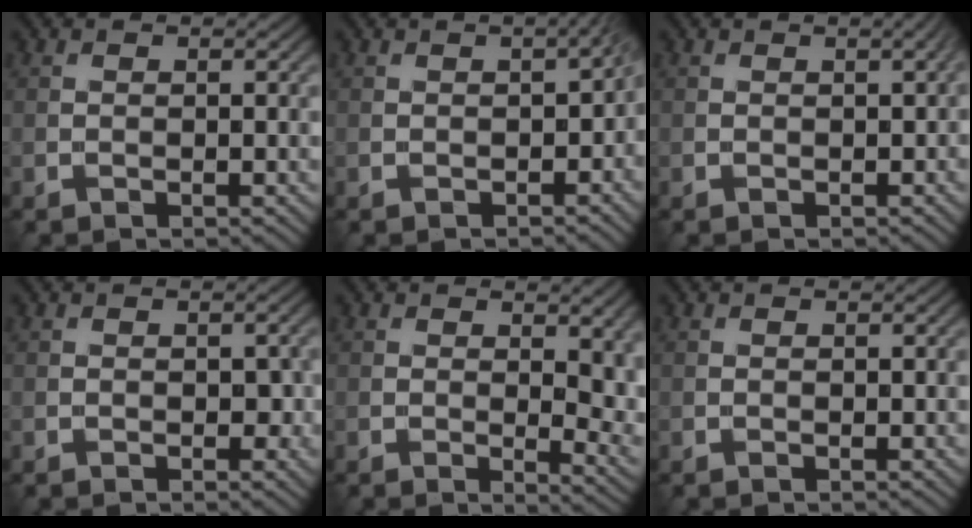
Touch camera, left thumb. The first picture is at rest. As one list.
[{"total": 2.2, "force": [-0.6, 0.6, 2.0], "torque": [-0.026, -0.003, -0.002]}, {"total": 1.3, "force": [0.1, 0.3, 1.2], "torque": [-0.005, 0.005, 0.003]}, {"total": 1.3, "force": [-0.4, 0.6, 1.1], "torque": [-0.017, -0.002, 0.001]}, {"total": 6.9, "force": [0.8, 2.7, 6.3], "torque": [-0.072, -0.010, 0.016]}, {"total": 0.0}]